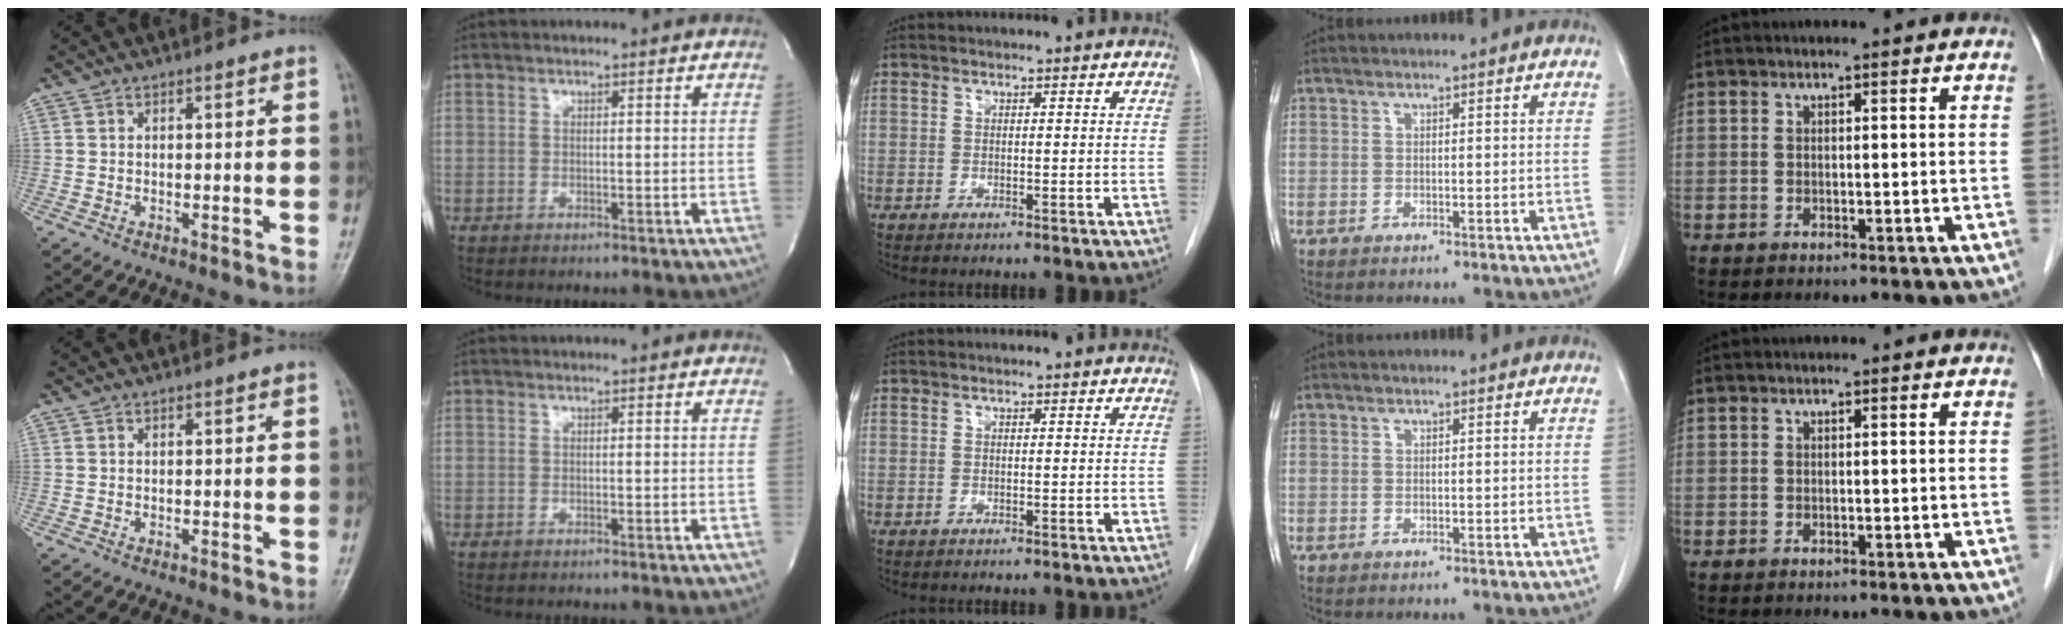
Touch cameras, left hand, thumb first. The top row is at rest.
{}